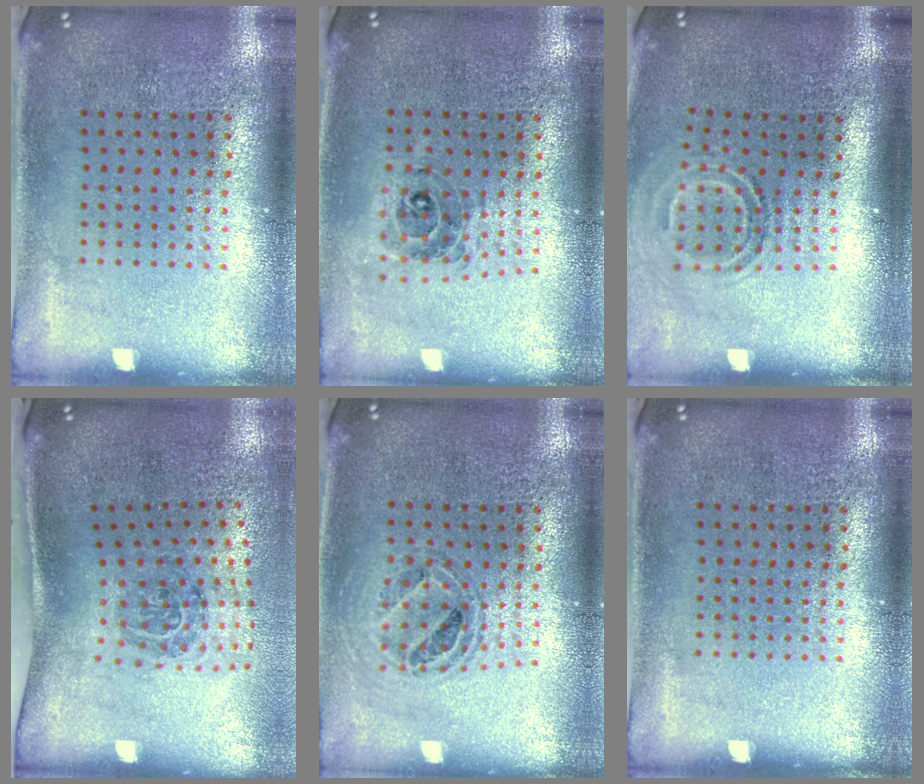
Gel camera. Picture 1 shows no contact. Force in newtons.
{"total": 0.7, "press": 0.7, "slide": 0.1}
{"total": 1.7, "press": 1.1, "slide": 1.2}
{"total": 1.9, "press": 1.2, "slide": 1.5}
{"total": 0.8, "press": 0.7, "slide": 0.2}
{"total": 0.0}